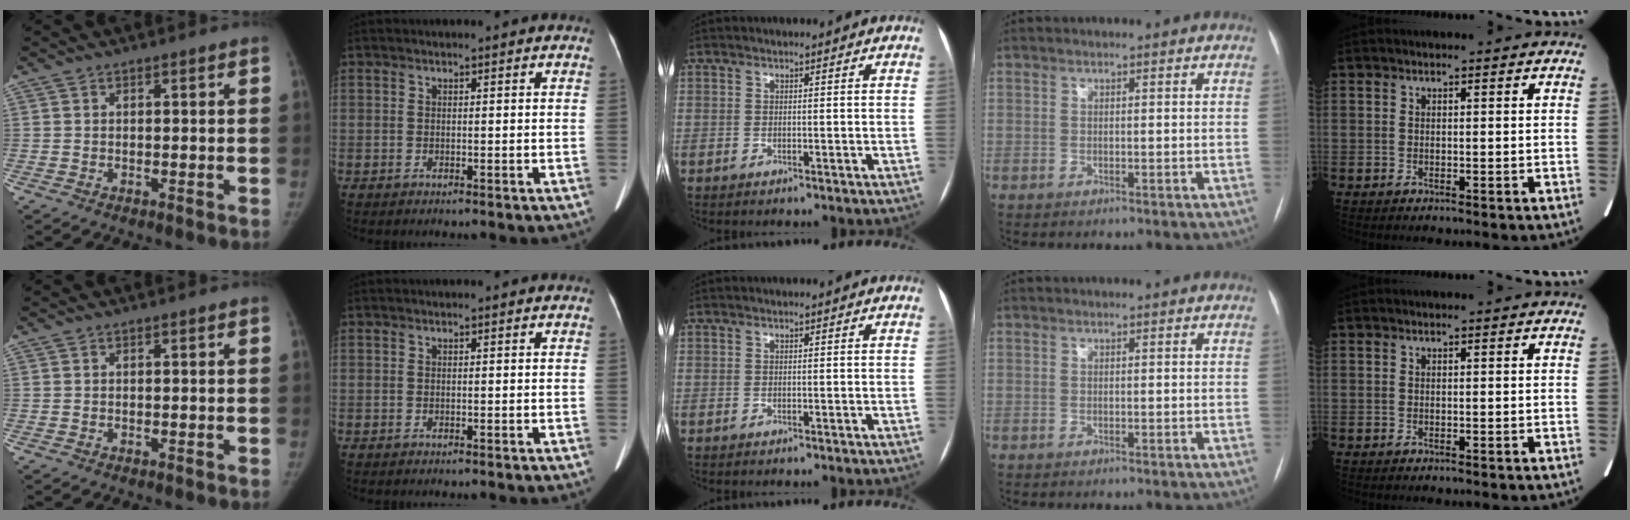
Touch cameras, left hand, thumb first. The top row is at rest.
{}